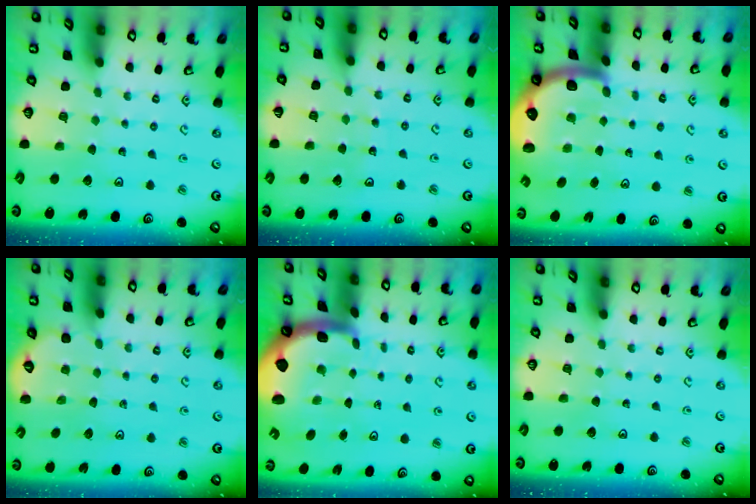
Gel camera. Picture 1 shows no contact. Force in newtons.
{"total": 5.4, "press": 5.4, "slide": 0.4}
{"total": 5.4, "press": 5.1, "slide": 1.7}
{"total": 2.6, "press": 1.9, "slide": 1.9}
{"total": 3.8, "press": 3.2, "slide": 2.1}
{"total": 0.0}